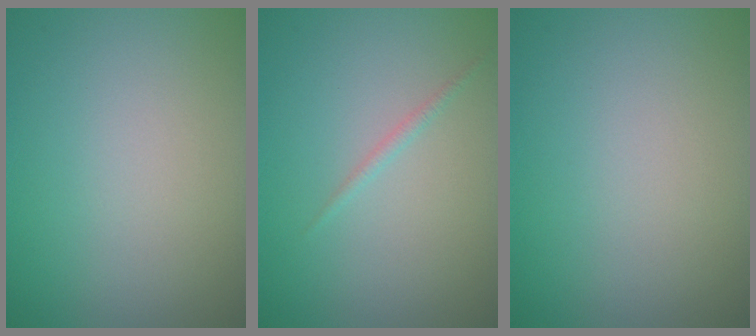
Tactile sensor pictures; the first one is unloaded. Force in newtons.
{"total": 0.7, "press": 0.7, "slide": 0.0}
{"total": 0.0}